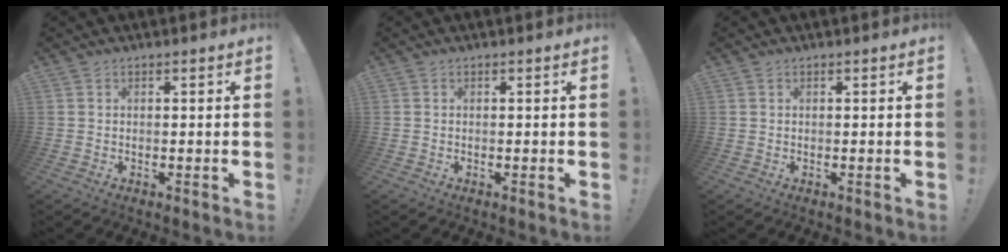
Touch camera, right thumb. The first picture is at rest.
{"total": 0.0}
{"total": 0.0}